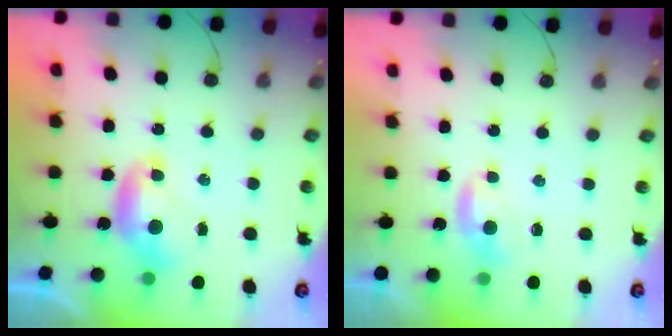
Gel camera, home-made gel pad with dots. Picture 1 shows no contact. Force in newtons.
{"total": 1.6, "press": 1.5, "slide": 0.5}